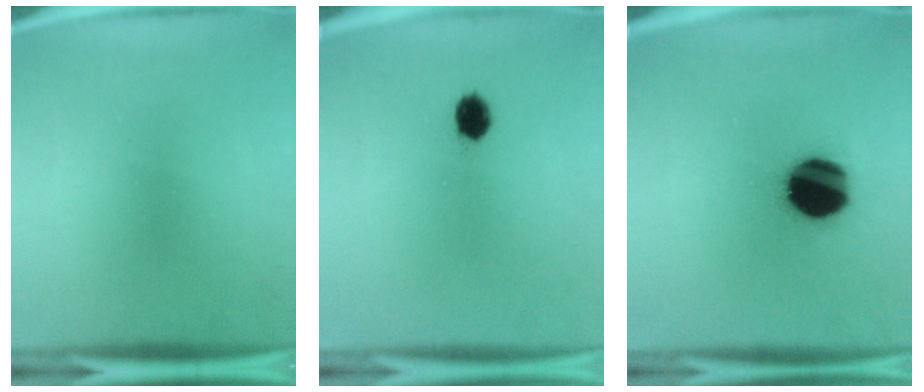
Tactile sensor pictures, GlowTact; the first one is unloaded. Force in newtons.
{"total": 4.0}
{"total": 19.5}